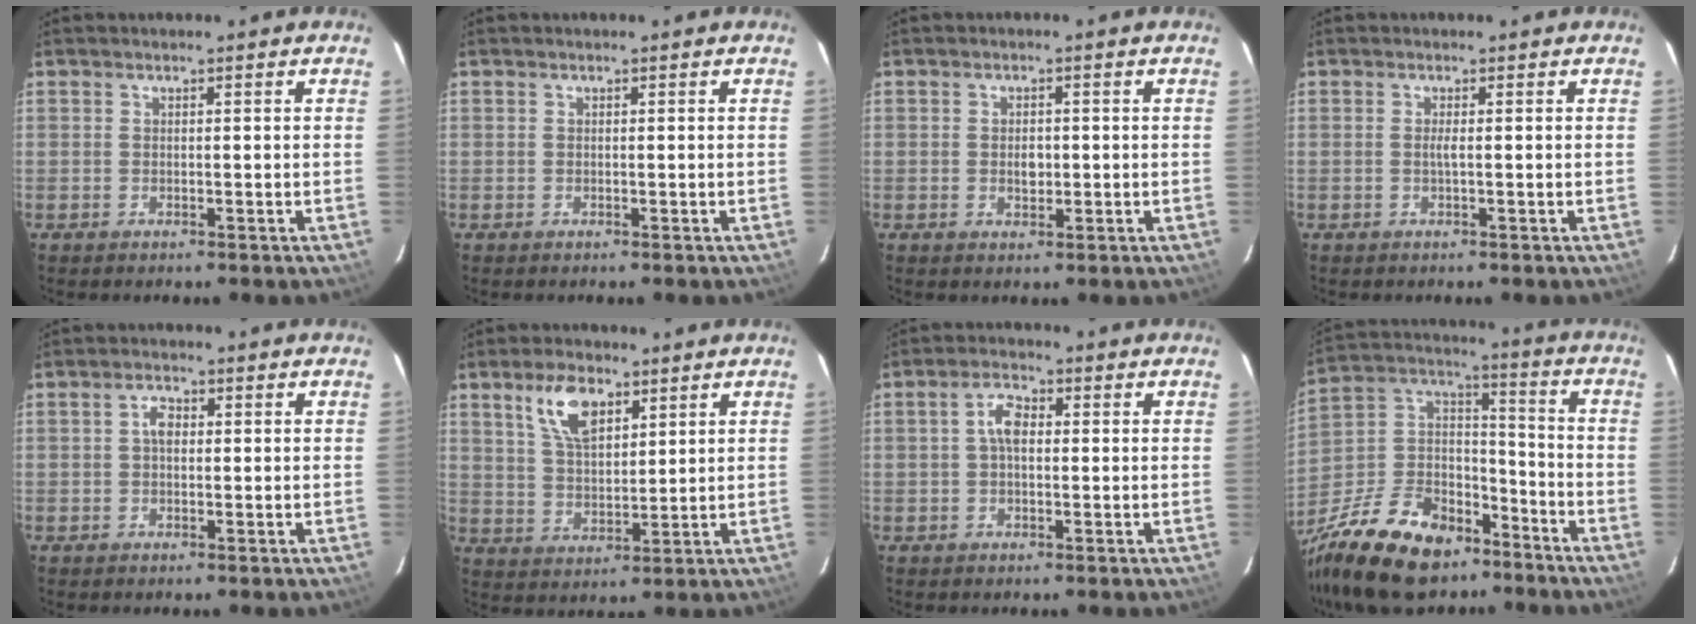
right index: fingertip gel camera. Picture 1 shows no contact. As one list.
[{"total": 0.0}, {"total": 2.7, "force": [-0.2, 1.8, 2.0], "torque": [-0.033, 0.002, -0.002]}, {"total": 1.0, "force": [-0.1, -0.3, 1.0], "torque": [-0.019, -0.002, -0.002]}, {"total": 2.4, "force": [0.3, 1.6, 1.9], "torque": [-0.035, 0.009, 0.004]}, {"total": 8.8, "force": [4.8, 4.2, 6.1], "torque": [-0.115, 0.013, 0.095]}, {"total": 4.1, "force": [0.3, 2.3, 3.4], "torque": [-0.067, 0.014, 0.006]}, {"total": 26.7, "force": [-18.1, 13.9, 13.8], "torque": [-0.313, 0.019, -0.291]}]